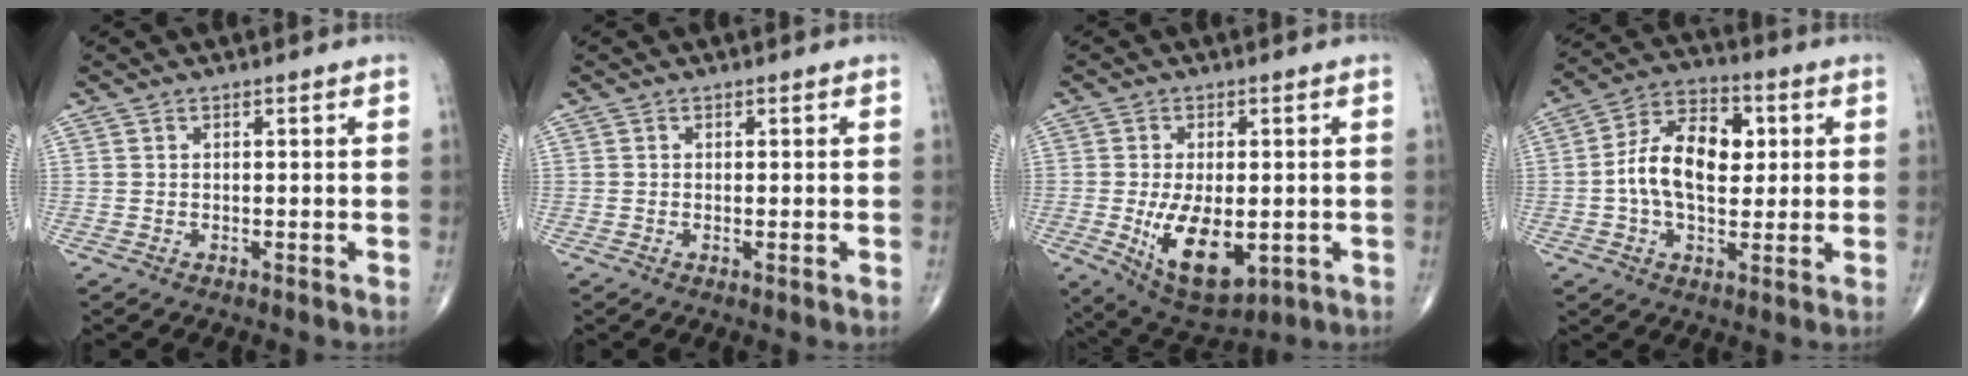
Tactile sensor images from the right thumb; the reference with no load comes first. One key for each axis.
{"total": 1.1, "fx": -0.2, "fy": 0.1, "fz": 1.0, "tx": -0.019, "ty": -0.004, "tz": -0.003}
{"total": 12.7, "fx": -2.5, "fy": 6.5, "fz": 10.5, "tx": -0.166, "ty": -0.014, "tz": -0.021}
{"total": 13.6, "fx": 0.9, "fy": 8.3, "fz": 10.7, "tx": -0.166, "ty": 0.020, "tz": 0.007}